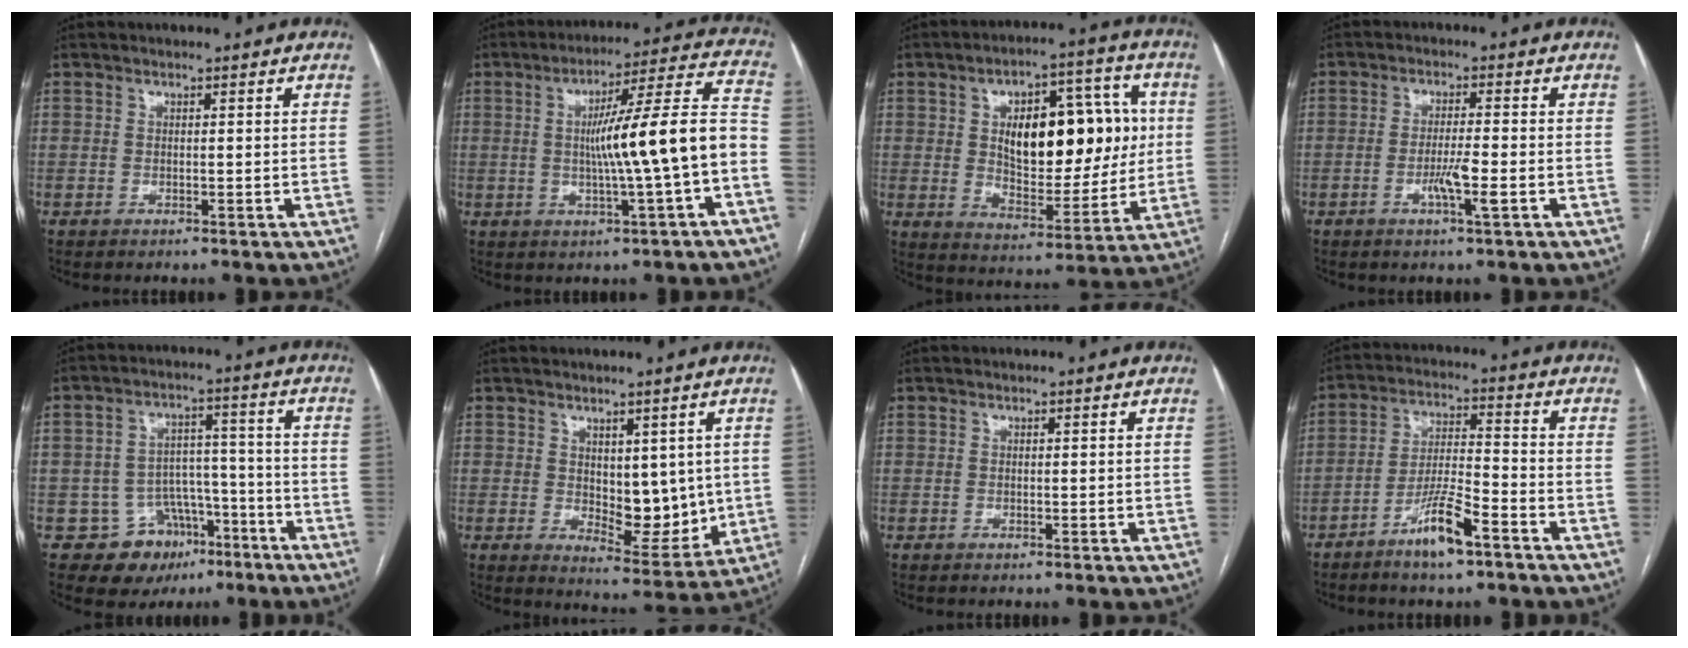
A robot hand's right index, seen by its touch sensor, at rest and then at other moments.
{"total": 14.5, "force": [-2.0, -0.3, 14.4], "torque": [-0.209, 0.022, -0.031]}
{"total": 18.2, "force": [3.0, 8.7, 15.7], "torque": [-0.239, 0.026, 0.054]}
{"total": 4.3, "force": [-1.4, -0.2, 4.0], "torque": [-0.077, -0.007, -0.026]}
{"total": 9.7, "force": [-5.3, 7.8, 2.4], "torque": [-0.025, 0.040, -0.068]}
{"total": 8.3, "force": [0.9, 4.2, 7.1], "torque": [-0.092, -0.011, 0.032]}
{"total": 0.0}
{"total": 8.0, "force": [-5.2, 0.9, 6.1], "torque": [-0.120, -0.002, -0.095]}